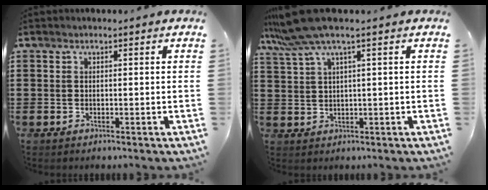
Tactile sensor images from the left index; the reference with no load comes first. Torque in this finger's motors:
{"motor_torque": [2.14, 0.00, 1.01, 0.21]}